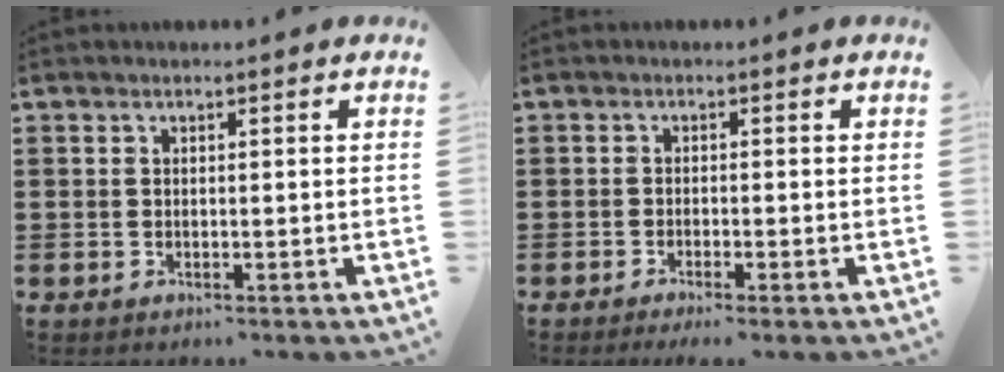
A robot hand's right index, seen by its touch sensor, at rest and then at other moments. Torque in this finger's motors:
{"motor_torque": [0.97, 0.99, 0.24, 0.07]}